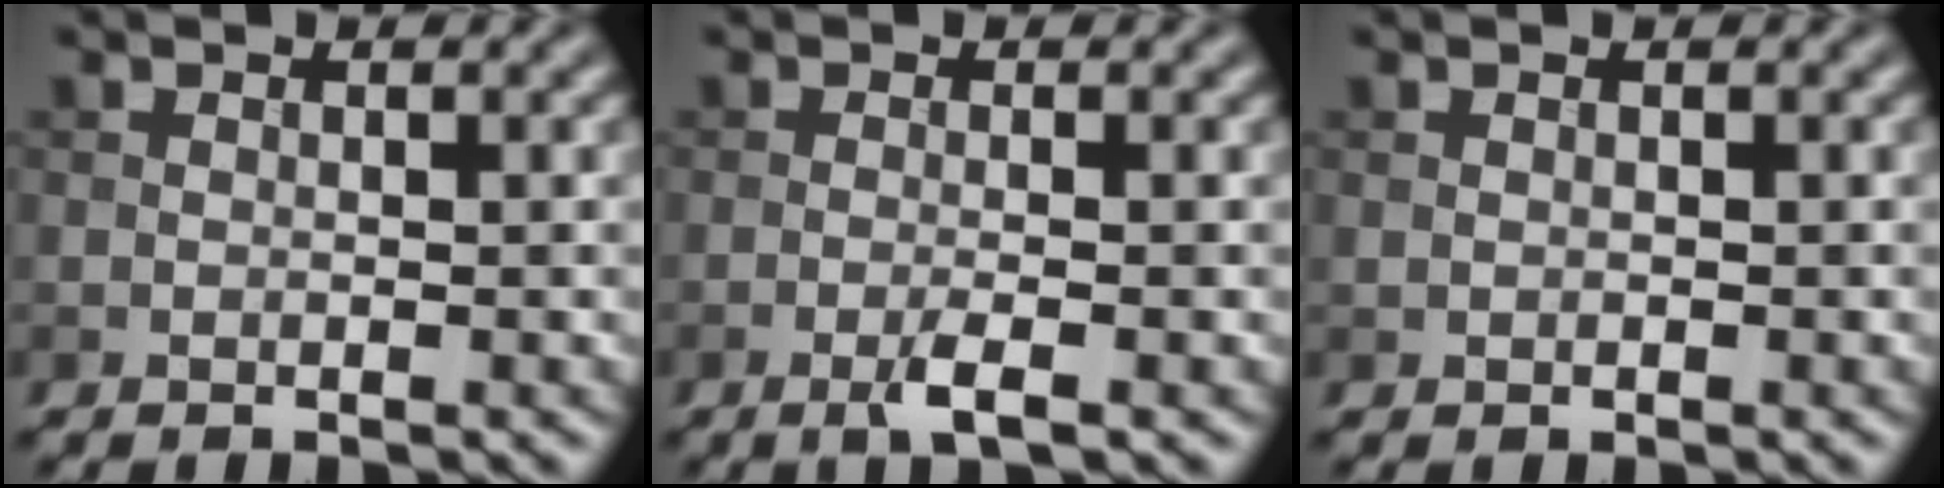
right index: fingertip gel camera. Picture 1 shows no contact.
{"total": 2.0, "force": [-1.0, 0.3, 1.8], "torque": [-0.030, 0.002, -0.022]}
{"total": 0.0}